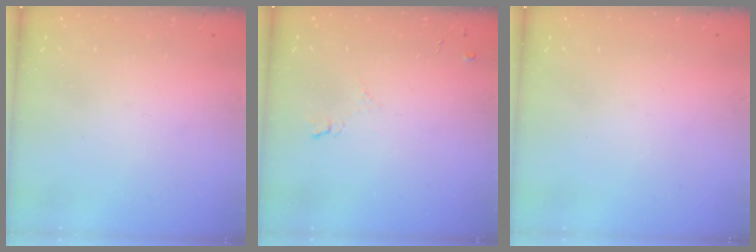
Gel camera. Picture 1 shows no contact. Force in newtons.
{"total": 6.5, "press": 6.4, "slide": 0.7}
{"total": 0.0}